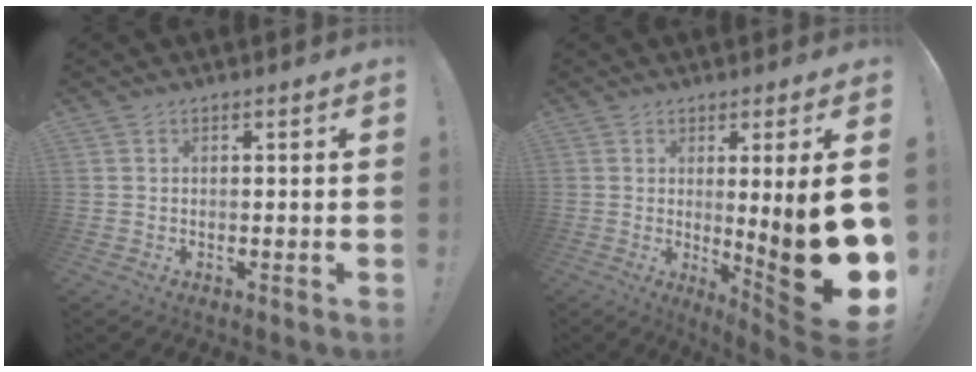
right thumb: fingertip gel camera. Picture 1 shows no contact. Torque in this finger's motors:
{"motor_torque": [2.35, 2.66, 1.43, 0.66, 0.15]}